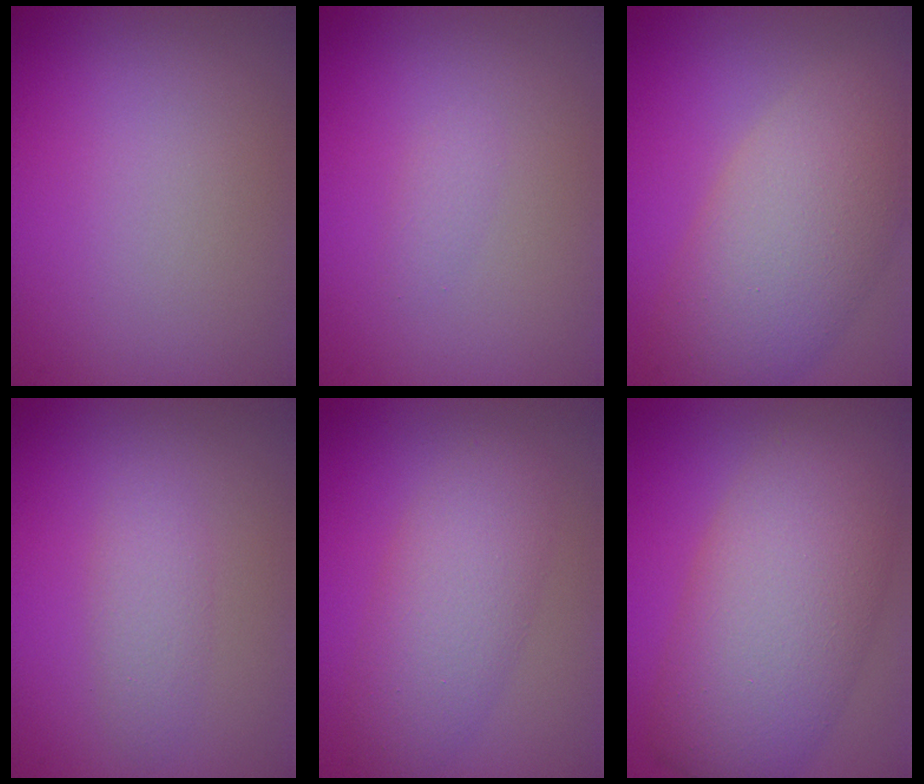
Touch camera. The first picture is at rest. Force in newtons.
{"total": 0.8, "press": 0.8, "slide": 0.1}
{"total": 8.6, "press": 8.6, "slide": 0.5}
{"total": 2.0, "press": 2.0, "slide": 0.1}
{"total": 4.6, "press": 4.6, "slide": 0.2}
{"total": 10.0, "press": 10.0, "slide": 0.5}